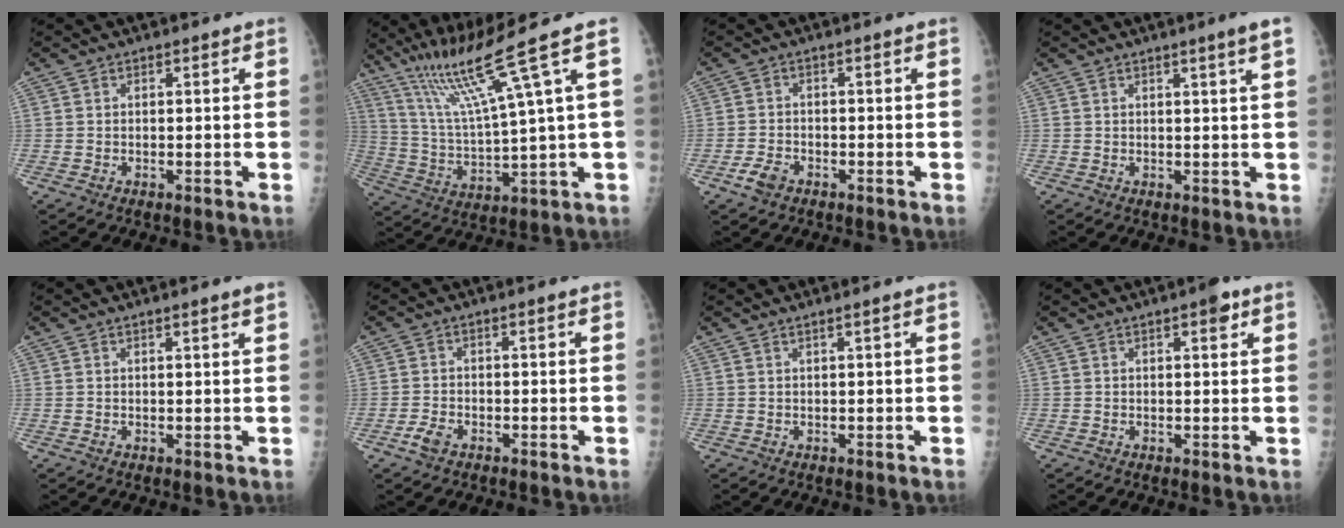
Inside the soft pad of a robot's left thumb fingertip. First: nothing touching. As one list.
[{"total": 14.6, "force": [8.4, -1.4, 11.9], "torque": [-0.210, -0.031, 0.160]}, {"total": 3.2, "force": [-1.9, 1.9, 1.7], "torque": [-0.035, 0.010, -0.034]}, {"total": 3.0, "force": [1.6, -0.8, 2.4], "torque": [-0.038, -0.009, 0.026]}, {"total": 1.6, "force": [1.0, -0.3, 1.2], "torque": [-0.018, -0.006, 0.016]}, {"total": 2.6, "force": [-1.5, 1.4, 1.6], "torque": [-0.036, 0.007, -0.029]}, {"total": 0.8, "force": [0.4, -0.3, 0.7], "torque": [-0.019, -0.004, 0.012]}, {"total": 2.6, "force": [1.4, 0.8, 2.0], "torque": [-0.021, -0.002, 0.016]}]